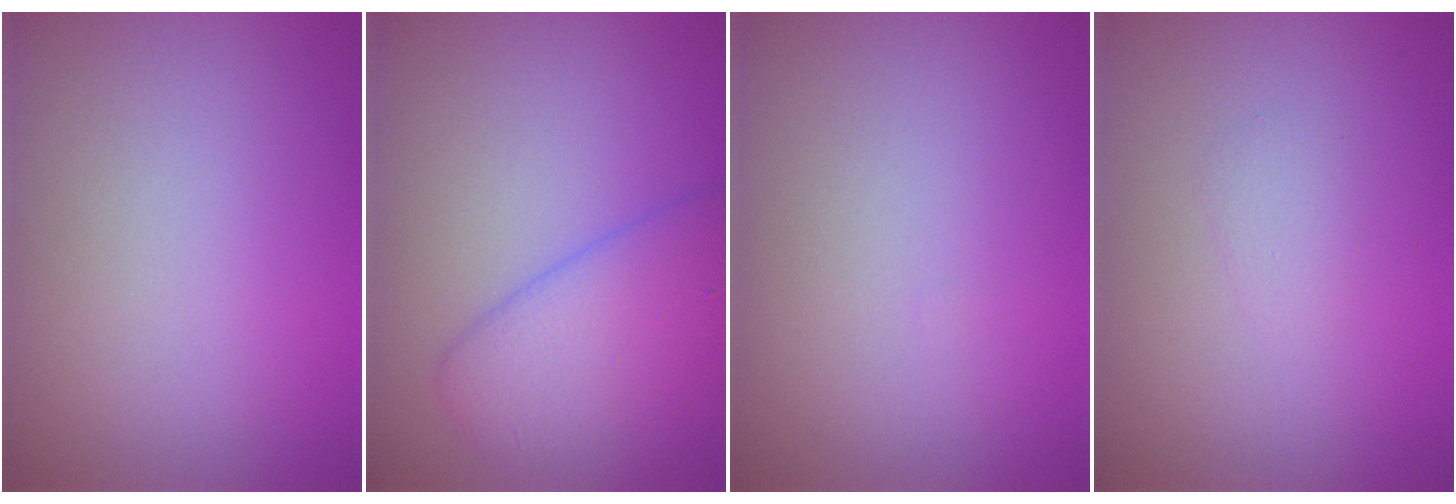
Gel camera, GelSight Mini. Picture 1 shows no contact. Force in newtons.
{"total": 5.4, "press": 5.4, "slide": 0.2}
{"total": 0.0}
{"total": 0.9, "press": 0.9, "slide": 0.0}